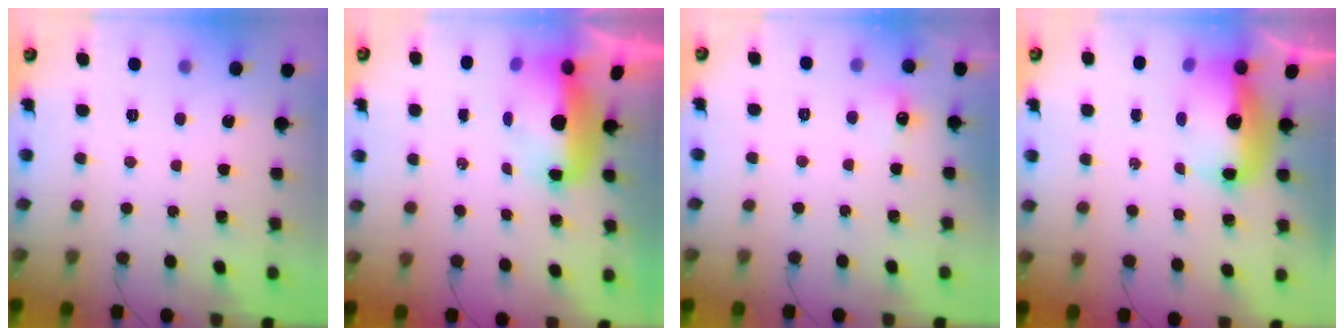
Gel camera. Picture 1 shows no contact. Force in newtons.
{"total": 7.0, "press": 6.9, "slide": 0.8}
{"total": 4.6, "press": 4.4, "slide": 1.3}
{"total": 12.4, "press": 12.1, "slide": 2.7}